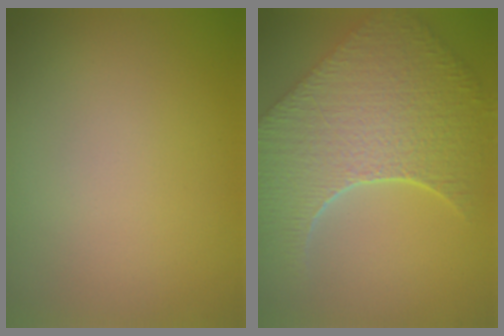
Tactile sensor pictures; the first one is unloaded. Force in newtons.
{"total": 9.6, "press": 7.0, "slide": 6.7}